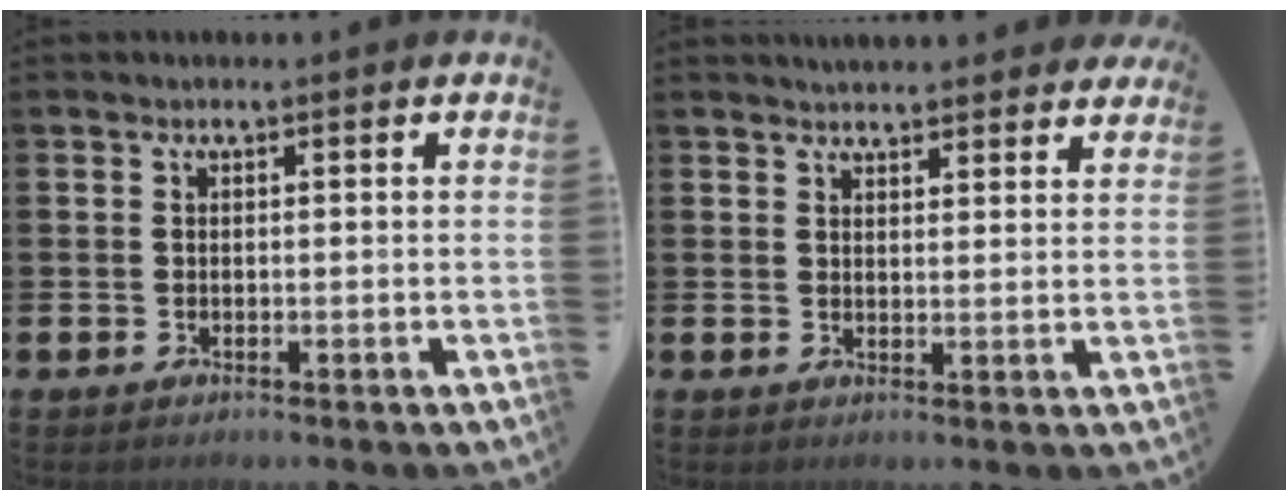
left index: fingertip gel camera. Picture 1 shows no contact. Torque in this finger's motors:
{"motor_torque": [1.07, -1.07, 0.63, 0.17]}